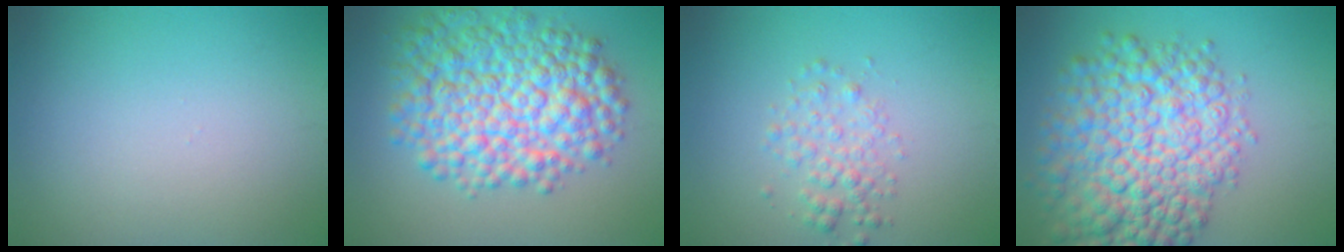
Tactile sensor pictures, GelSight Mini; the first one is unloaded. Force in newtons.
{"total": 9.7, "press": 9.7, "slide": 0.2}
{"total": 2.3, "press": 2.3, "slide": 0.1}
{"total": 10.9, "press": 10.9, "slide": 0.3}